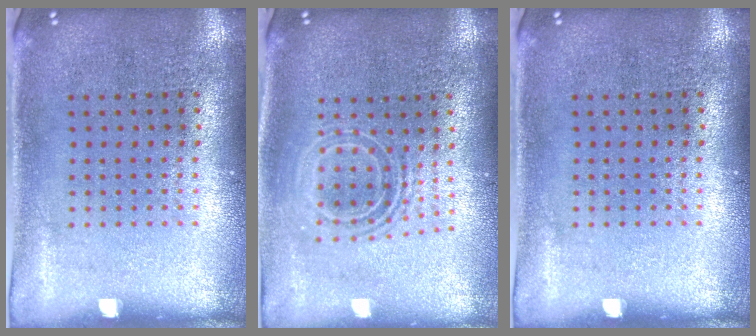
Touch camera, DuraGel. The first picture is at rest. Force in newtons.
{"total": 1.6, "press": 1.3, "slide": 0.9}
{"total": 0.0}